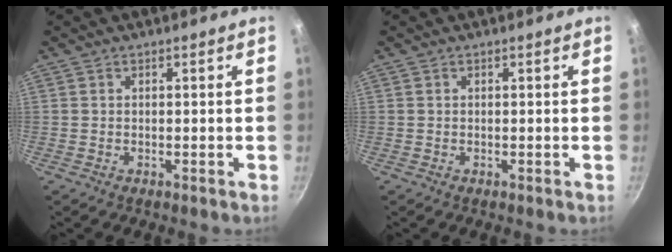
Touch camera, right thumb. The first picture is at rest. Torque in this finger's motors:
{"motor_torque": [0.00, 0.00, -0.24, 0.24, 0.03]}